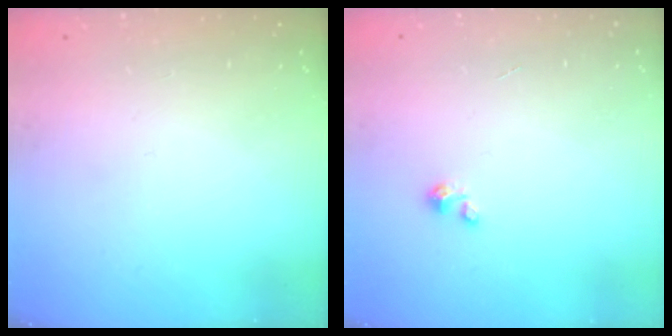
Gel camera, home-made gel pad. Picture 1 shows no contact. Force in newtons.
{"total": 1.2, "press": 1.1, "slide": 0.1}